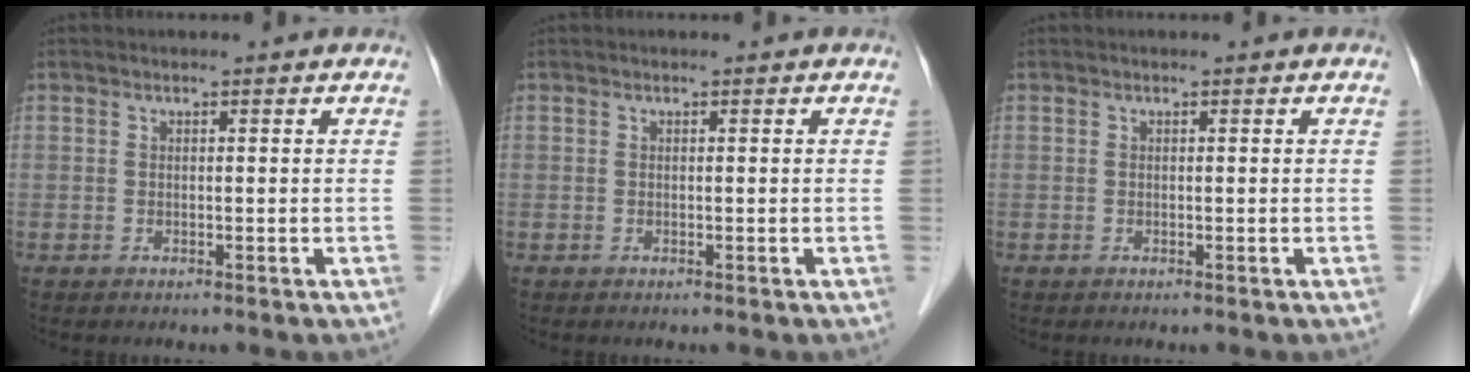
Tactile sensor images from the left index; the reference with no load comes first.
{"total": 0.0}
{"total": 0.0}